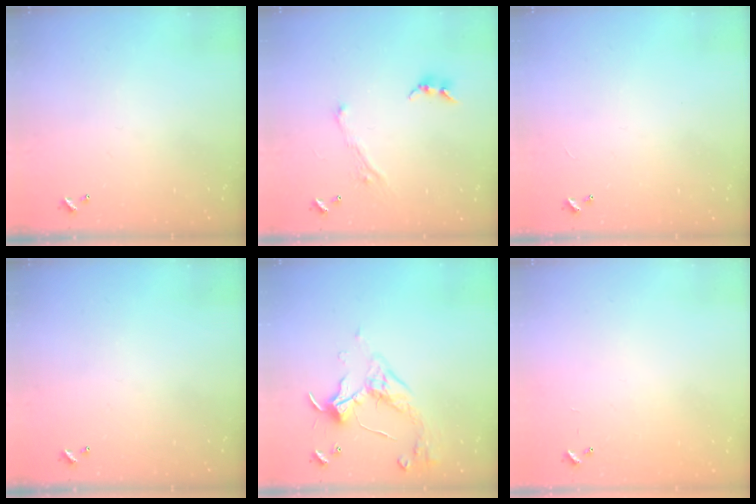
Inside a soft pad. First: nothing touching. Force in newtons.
{"total": 2.8, "press": 2.8, "slide": 0.1}
{"total": 2.8, "press": 2.8, "slide": 0.3}
{"total": 0.0}
{"total": 3.2, "press": 3.2, "slide": 0.6}
{"total": 8.0, "press": 8.0, "slide": 0.5}